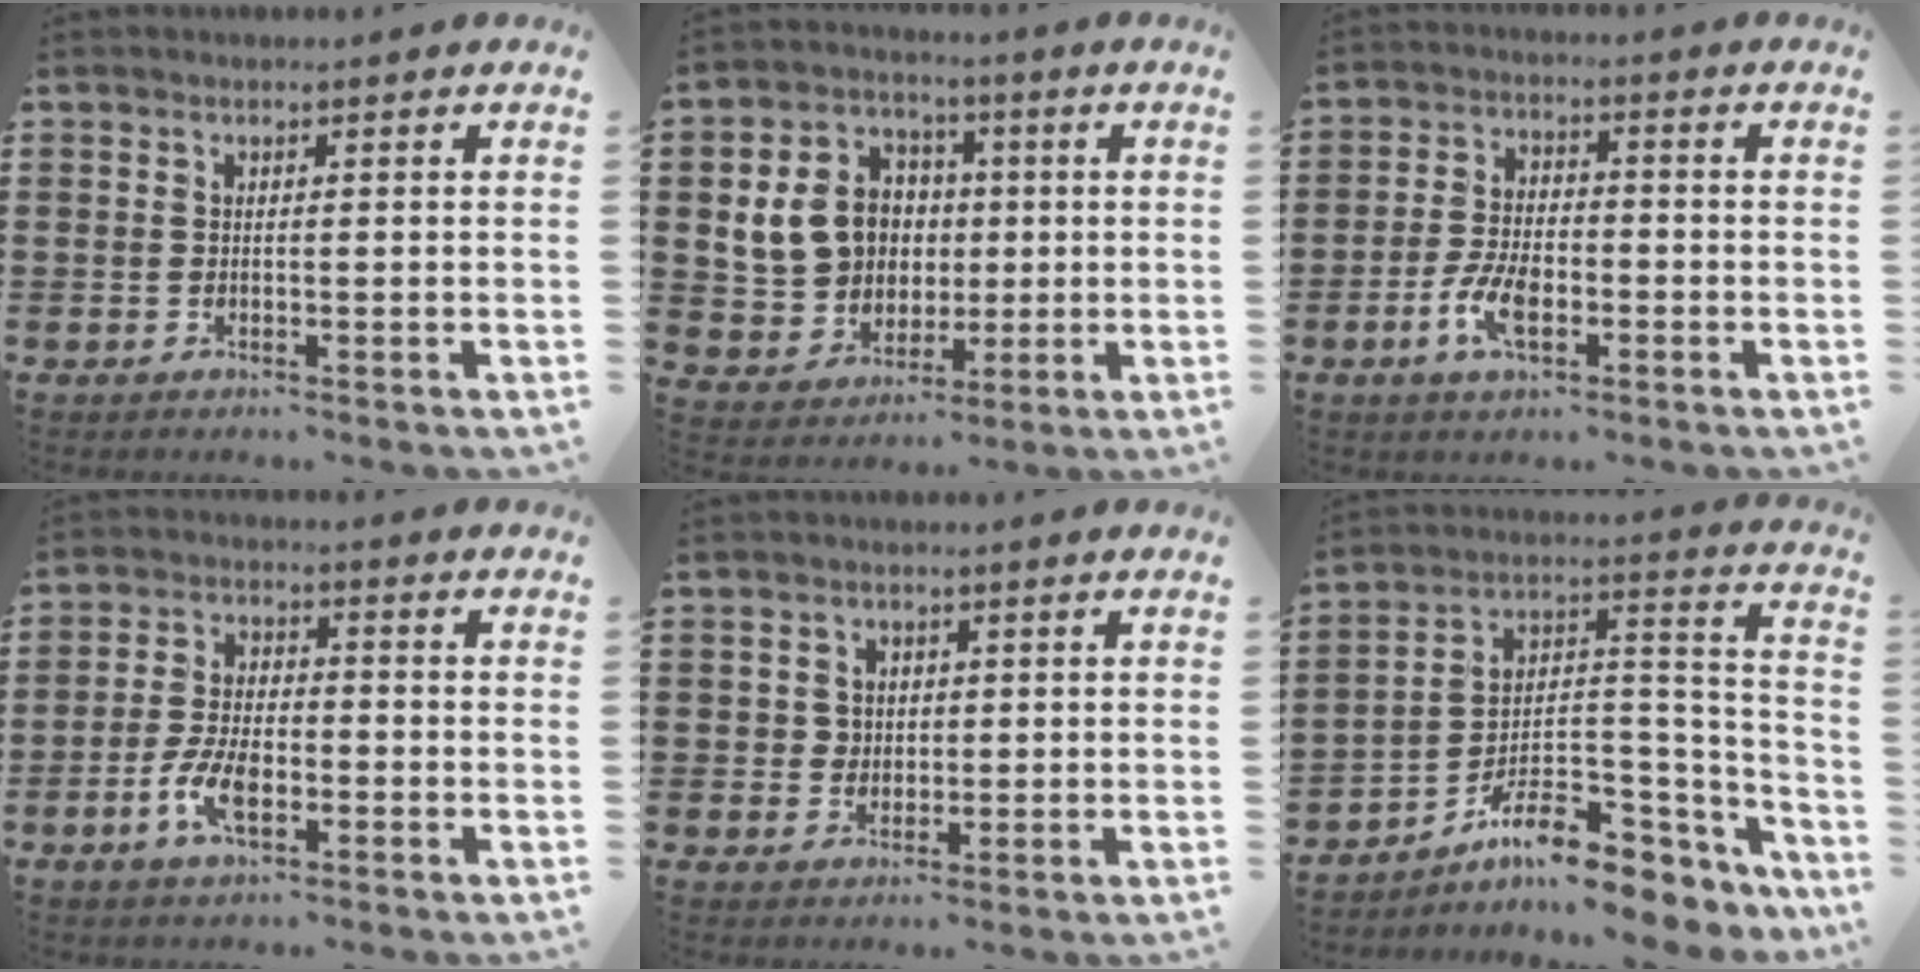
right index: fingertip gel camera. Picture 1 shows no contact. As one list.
[{"total": 9.7, "force": [1.3, 8.6, 4.4], "torque": [-0.124, 0.017, 0.029]}, {"total": 6.3, "force": [-2.5, 3.2, 4.8], "torque": [-0.107, 0.004, -0.052]}, {"total": 6.3, "force": [-2.6, 3.0, 4.9], "torque": [-0.116, 0.000, -0.055]}, {"total": 2.4, "force": [0.3, 2.3, 0.6], "torque": [-0.021, 0.010, 0.004]}, {"total": 10.1, "force": [-7.3, 4.2, 5.6], "torque": [-0.092, 0.013, -0.130]}]